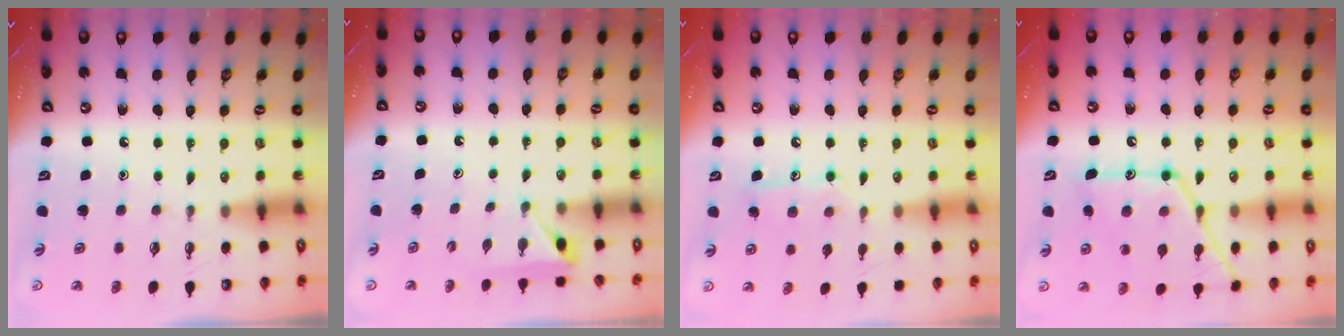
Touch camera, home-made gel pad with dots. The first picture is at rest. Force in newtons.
{"total": 2.5, "press": 2.5, "slide": 0.3}
{"total": 10.3, "press": 10.3, "slide": 0.5}
{"total": 17.3, "press": 17.3, "slide": 1.3}